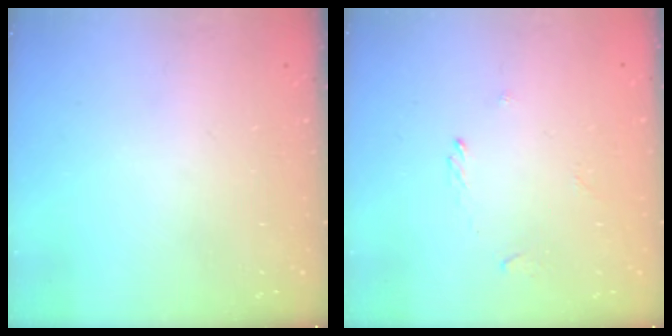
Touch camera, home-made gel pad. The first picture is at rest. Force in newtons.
{"total": 1.1, "press": 0.9, "slide": 0.5}